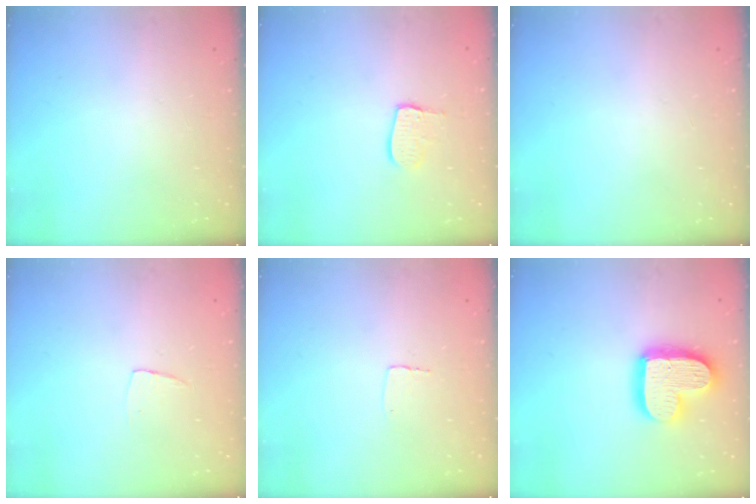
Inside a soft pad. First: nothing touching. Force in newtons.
{"total": 8.2, "press": 8.2, "slide": 0.7}
{"total": 0.0}
{"total": 3.5, "press": 3.5, "slide": 0.3}
{"total": 2.7, "press": 2.7, "slide": 0.1}
{"total": 17.1, "press": 17.1, "slide": 1.4}